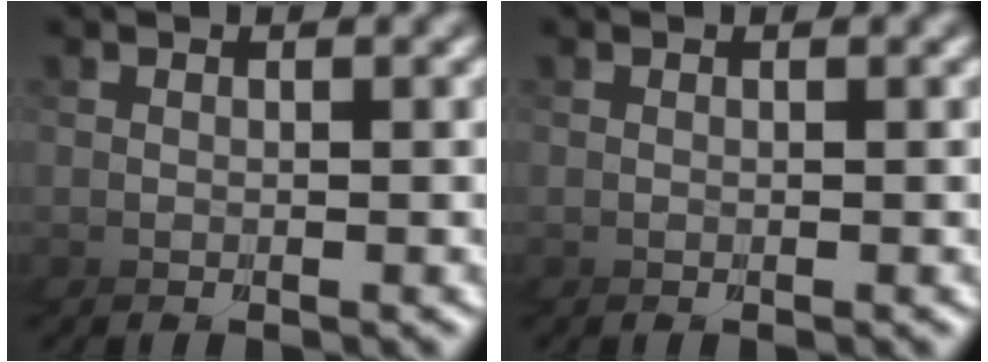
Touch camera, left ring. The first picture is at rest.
{"total": 0.0}